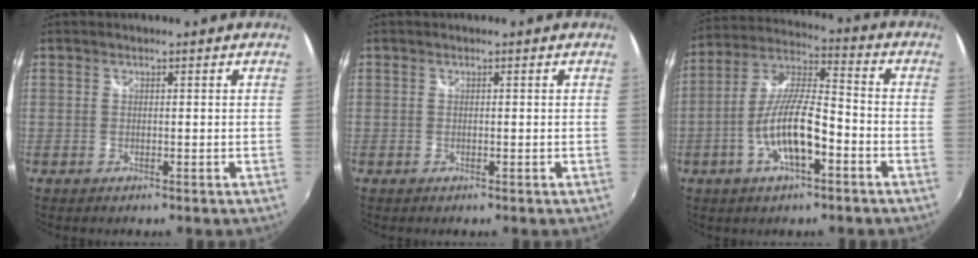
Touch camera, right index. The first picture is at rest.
{"total": 0.0}
{"total": 12.6, "force": [-4.9, 3.6, 11.0], "torque": [-0.226, 0.001, -0.089]}